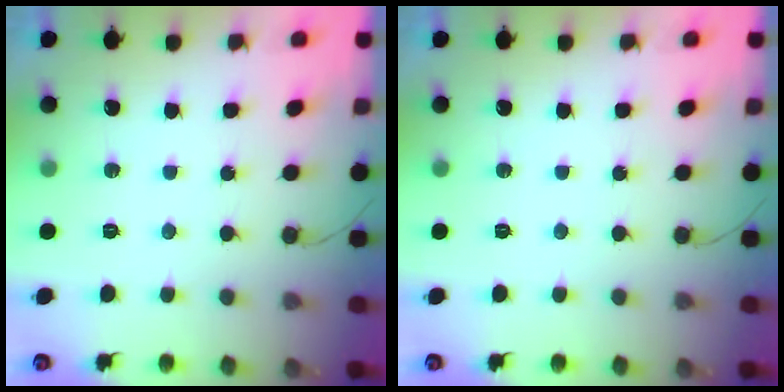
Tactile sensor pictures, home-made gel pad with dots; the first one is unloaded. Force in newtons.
{"total": 0.0}